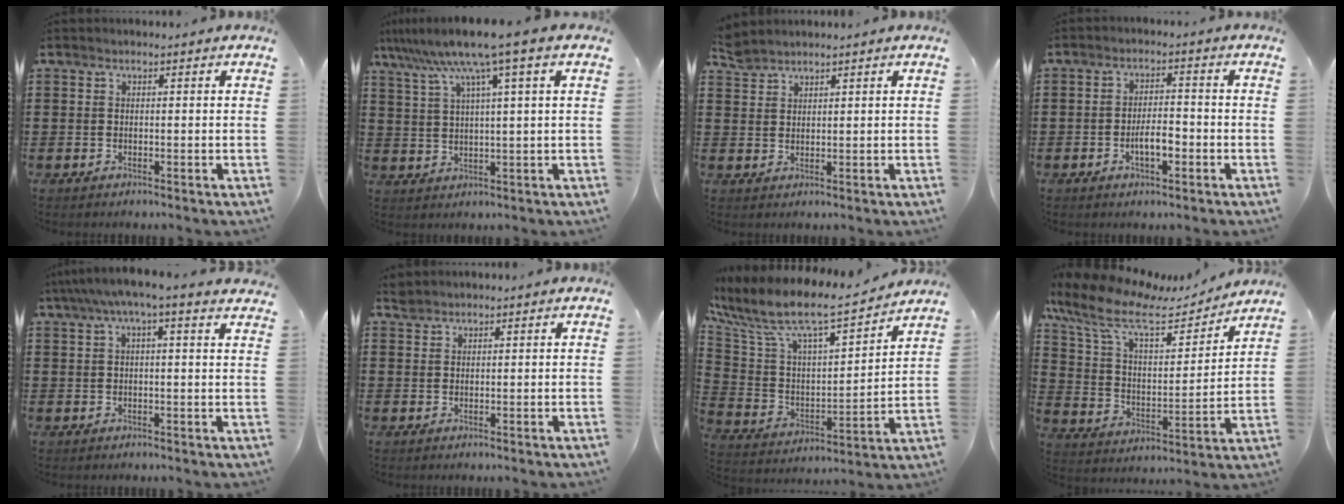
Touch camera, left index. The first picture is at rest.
{"total": 8.6, "force": [5.3, -0.2, 6.7], "torque": [-0.146, -0.019, 0.089]}
{"total": 2.4, "force": [2.4, 0.4, 0.1], "torque": [-0.009, -0.001, 0.048]}
{"total": 4.3, "force": [-1.3, 1.5, 3.8], "torque": [-0.073, 0.004, -0.026]}
{"total": 3.8, "force": [2.5, 0.0, 2.8], "torque": [-0.062, -0.001, 0.041]}
{"total": 1.4, "force": [1.4, 0.4, 0.1], "torque": [-0.006, 0.000, 0.027]}
{"total": 9.3, "force": [7.1, 2.6, 5.5], "torque": [-0.136, -0.048, 0.117]}
{"total": 12.1, "force": [8.8, 4.3, 7.1], "torque": [-0.178, -0.037, 0.148]}